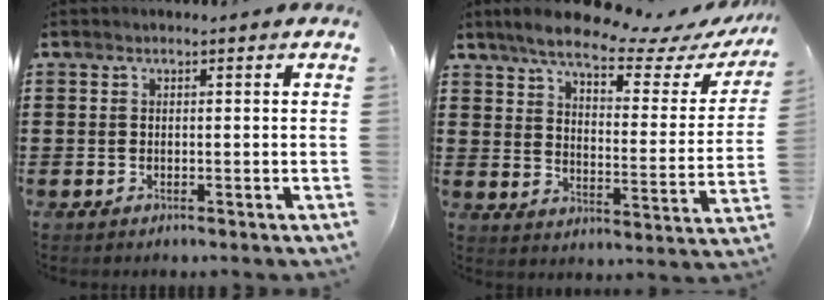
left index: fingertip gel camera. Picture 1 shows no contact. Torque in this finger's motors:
{"motor_torque": [2.14, 0.00, 0.01, -0.16]}